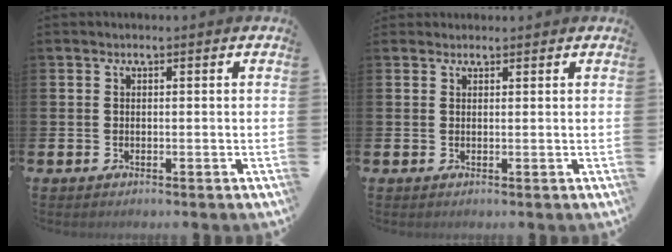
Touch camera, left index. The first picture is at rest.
{"total": 0.9, "force": [0.9, 0.3, 0.1], "torque": [0.008, -0.001, 0.014]}